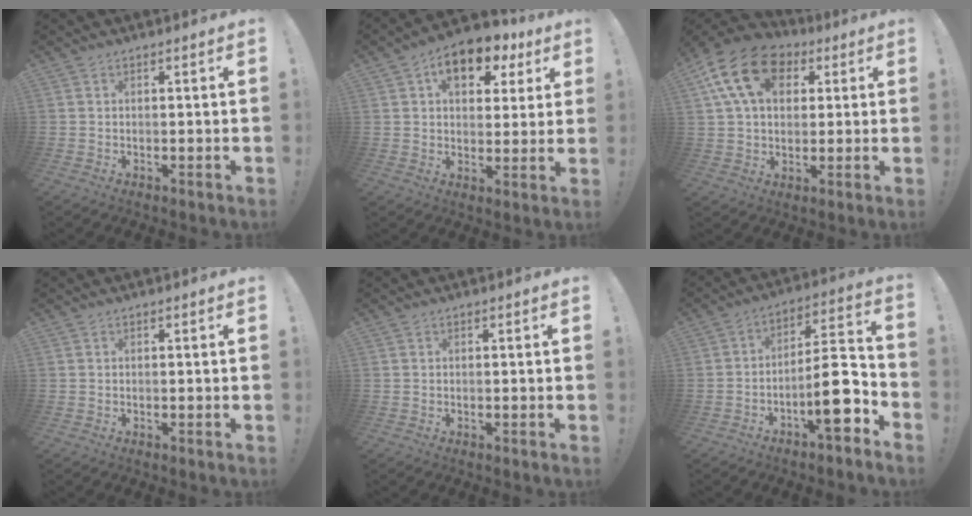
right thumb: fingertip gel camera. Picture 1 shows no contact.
{"total": 11.9, "force": [6.3, 7.1, 7.2], "torque": [-0.096, -0.033, 0.111]}
{"total": 17.9, "force": [6.3, 12.4, 11.3], "torque": [-0.182, -0.005, 0.117]}
{"total": 0.0}
{"total": 0.0}
{"total": 14.2, "force": [-6.1, 4.2, 12.1], "torque": [-0.175, 0.036, -0.097]}